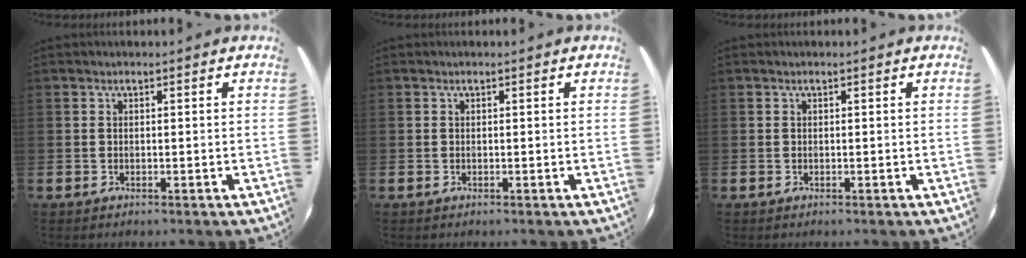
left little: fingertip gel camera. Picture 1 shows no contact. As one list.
[{"total": 0.0}, {"total": 0.0}]